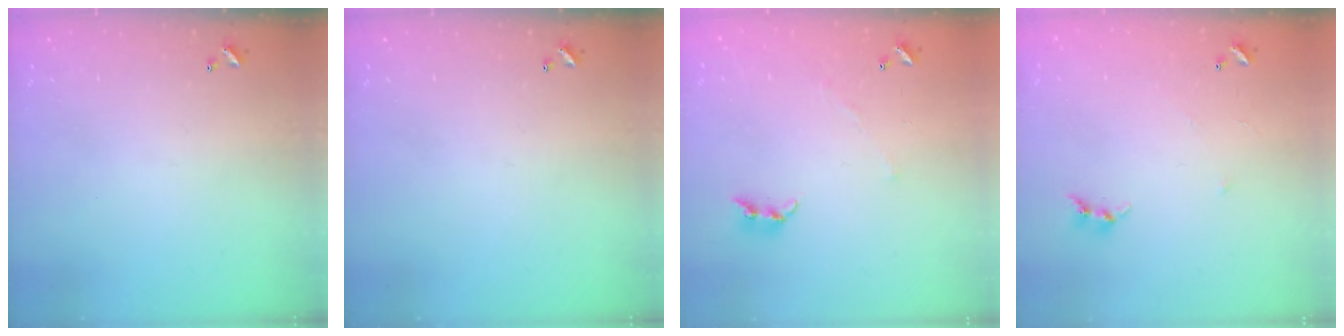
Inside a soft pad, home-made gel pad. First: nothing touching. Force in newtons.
{"total": 0.0}
{"total": 3.8, "press": 3.7, "slide": 0.9}
{"total": 5.3, "press": 5.3, "slide": 0.8}